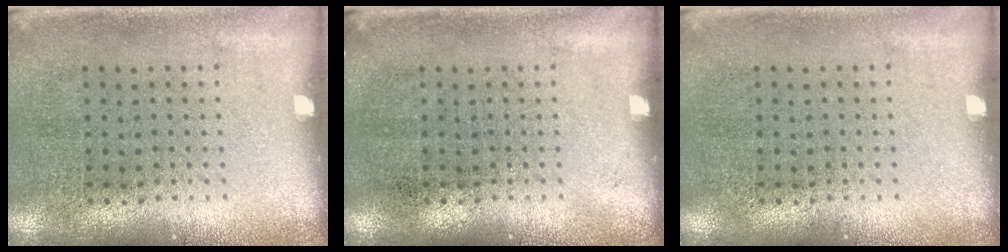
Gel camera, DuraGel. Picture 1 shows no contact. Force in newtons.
{"total": 0.0}
{"total": 0.0}